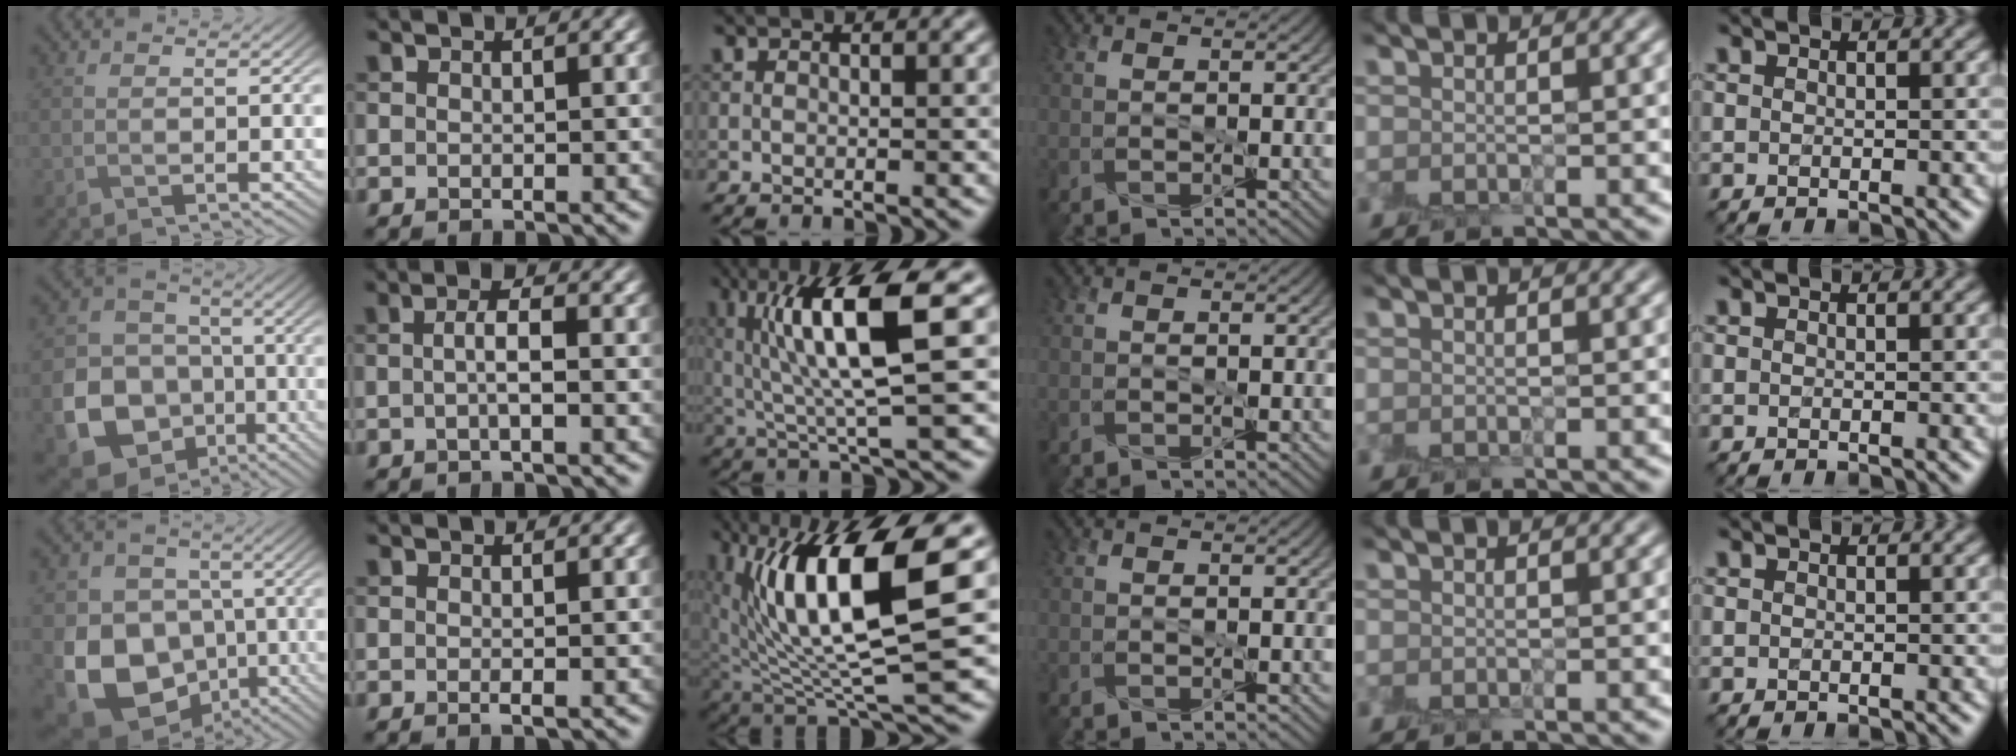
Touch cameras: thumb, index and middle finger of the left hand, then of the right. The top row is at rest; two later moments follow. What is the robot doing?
{"motion": "peel", "object": "sticky note"}